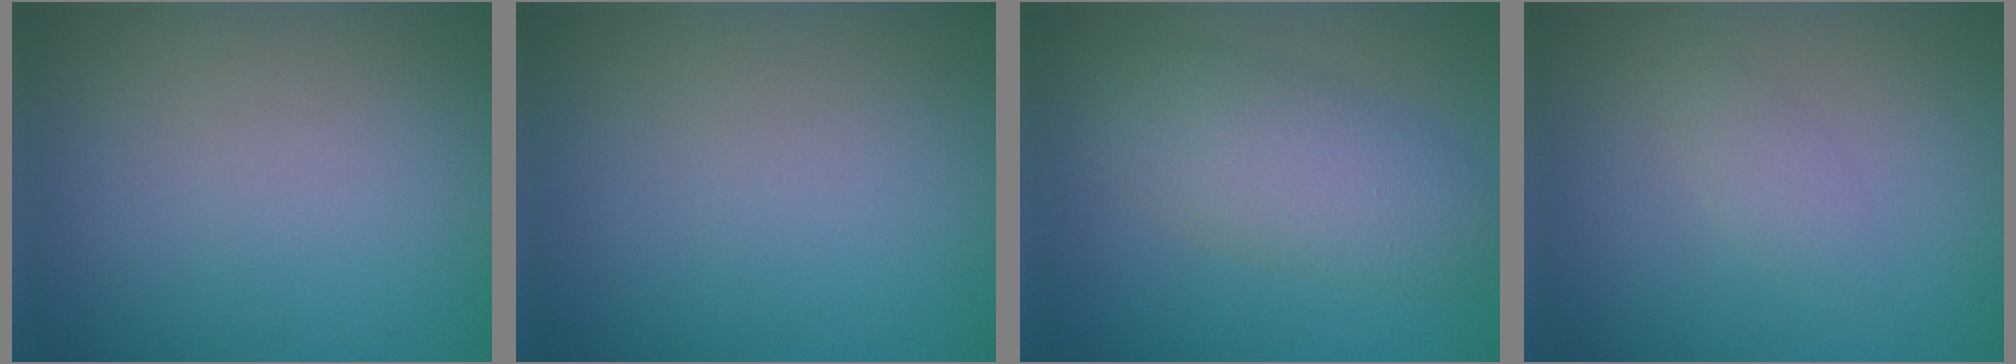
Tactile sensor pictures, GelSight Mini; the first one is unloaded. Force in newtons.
{"total": 0.0}
{"total": 5.5, "press": 5.5, "slide": 0.2}
{"total": 1.4, "press": 1.4, "slide": 0.1}